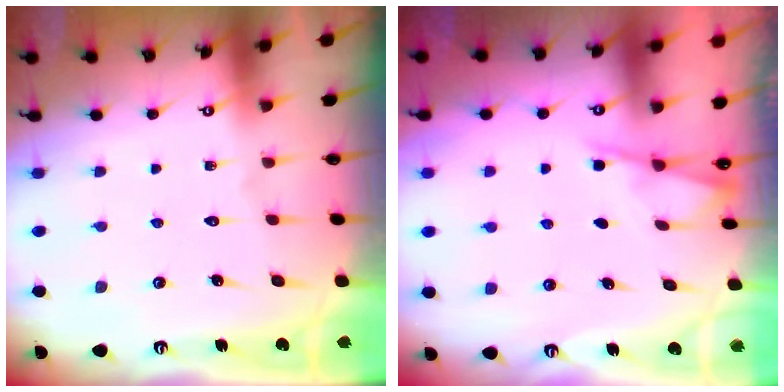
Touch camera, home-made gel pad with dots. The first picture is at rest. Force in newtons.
{"total": 2.4, "press": 2.4, "slide": 0.5}